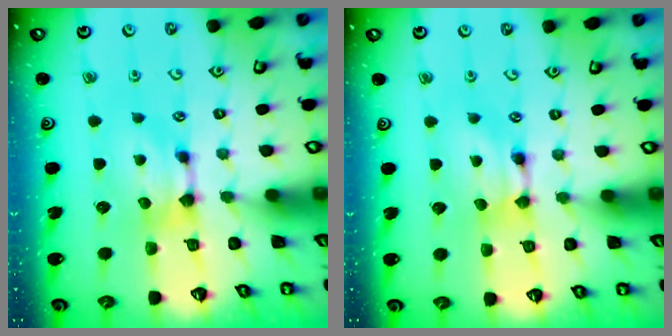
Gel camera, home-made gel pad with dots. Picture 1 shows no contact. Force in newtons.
{"total": 1.6, "press": 1.6, "slide": 0.2}